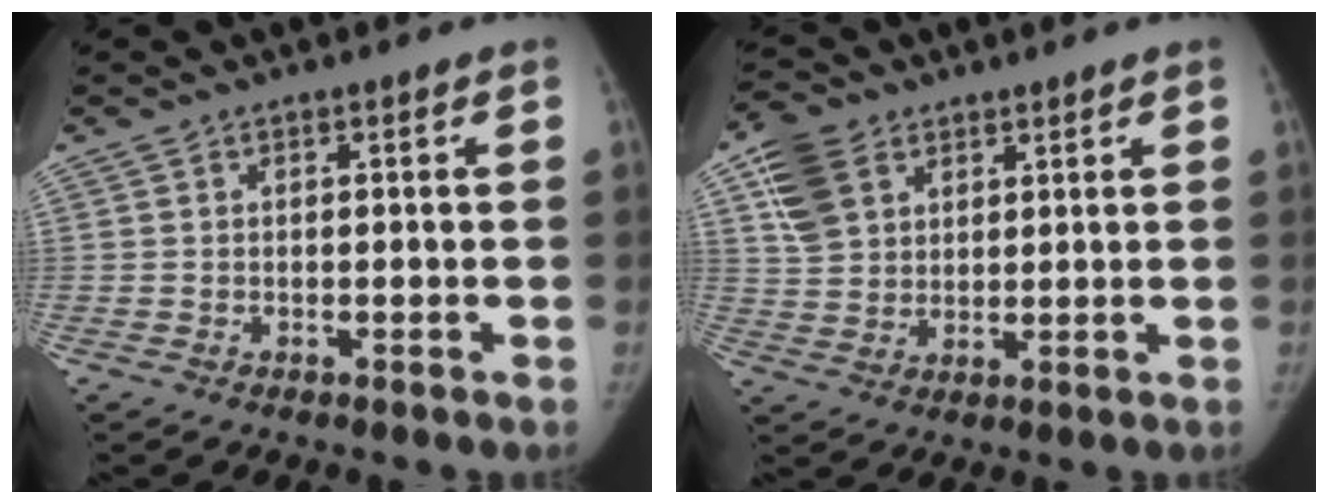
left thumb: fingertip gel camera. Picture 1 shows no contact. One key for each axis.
{"total": 9.3, "fx": 4.5, "fy": 6.8, "fz": 4.5, "tx": -0.068, "ty": -0.010, "tz": 0.091}